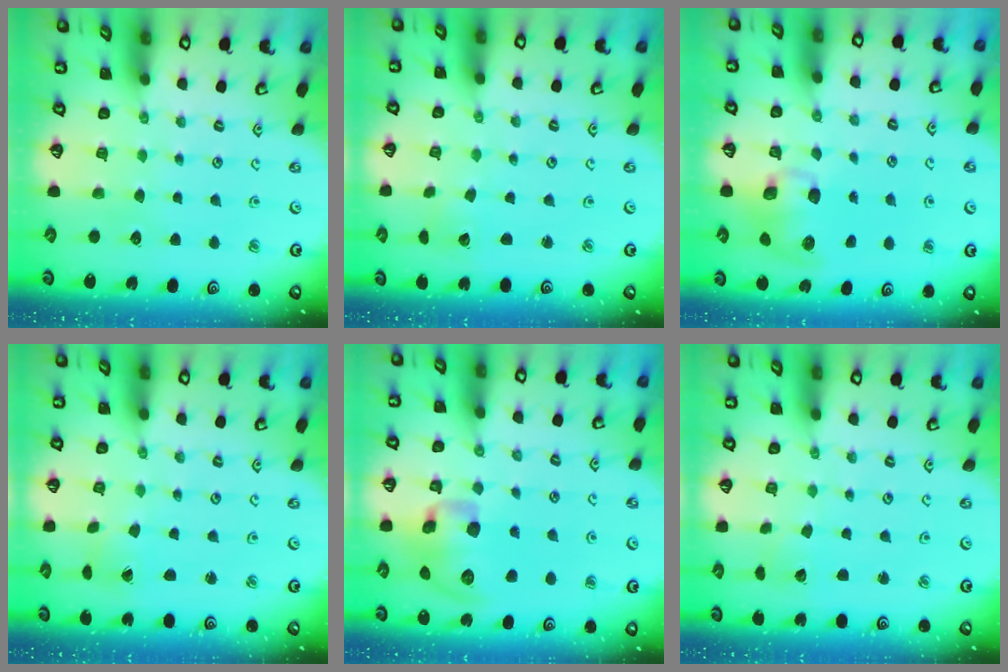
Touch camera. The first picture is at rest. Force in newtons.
{"total": 1.9, "press": 1.9, "slide": 0.1}
{"total": 9.2, "press": 9.1, "slide": 1.4}
{"total": 1.1, "press": 1.1, "slide": 0.0}
{"total": 14.9, "press": 14.7, "slide": 2.5}
{"total": 2.5, "press": 2.5, "slide": 0.2}